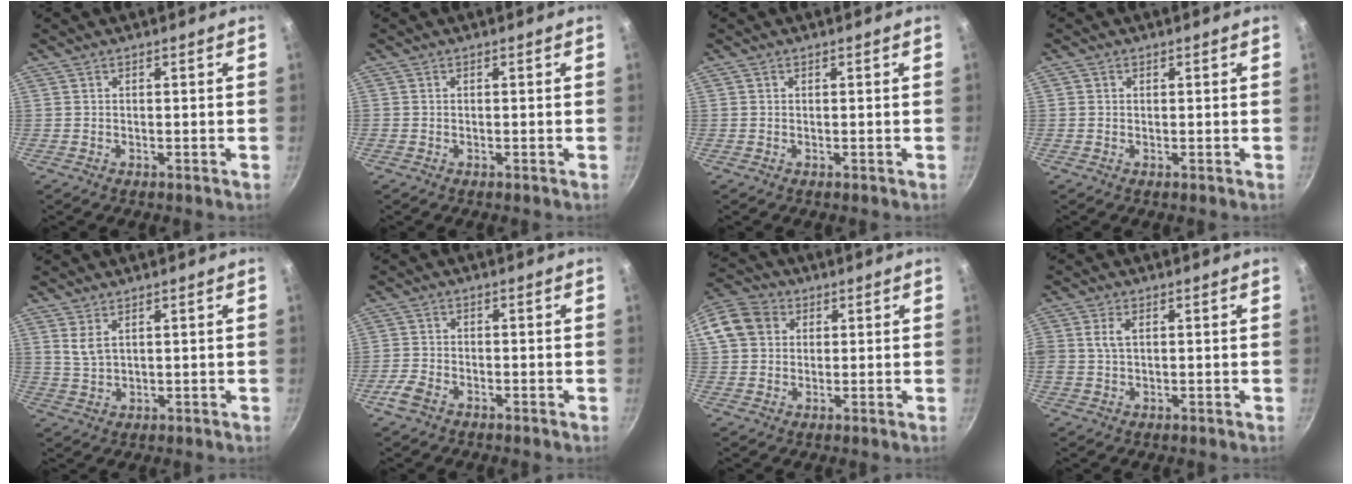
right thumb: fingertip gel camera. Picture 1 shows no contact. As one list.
[{"total": 0.0}, {"total": 0.0}, {"total": 0.5, "force": [0.1, 0.5, 0.1], "torque": [0.001, 0.000, -0.001]}, {"total": 3.7, "force": [1.8, 1.9, 2.6], "torque": [-0.049, -0.013, 0.040]}, {"total": 3.7, "force": [-2.3, 2.1, 2.0], "torque": [-0.049, 0.015, -0.052]}, {"total": 10.6, "force": [2.4, 9.0, 5.0], "torque": [-0.084, 0.022, 0.030]}, {"total": 3.5, "force": [0.9, 2.0, 2.8], "torque": [-0.055, 0.005, 0.015]}]